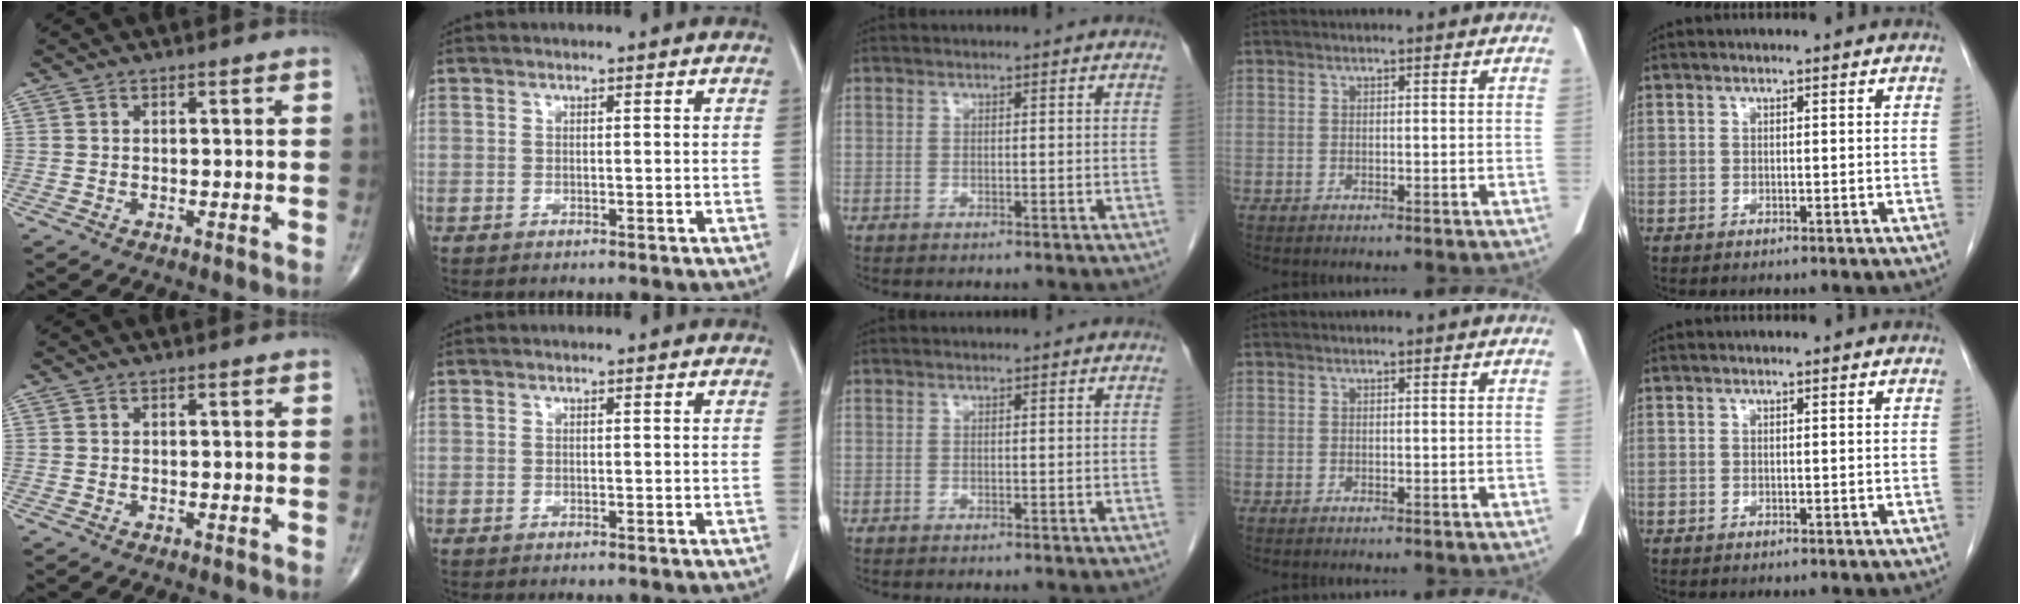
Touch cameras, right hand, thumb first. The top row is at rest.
{}